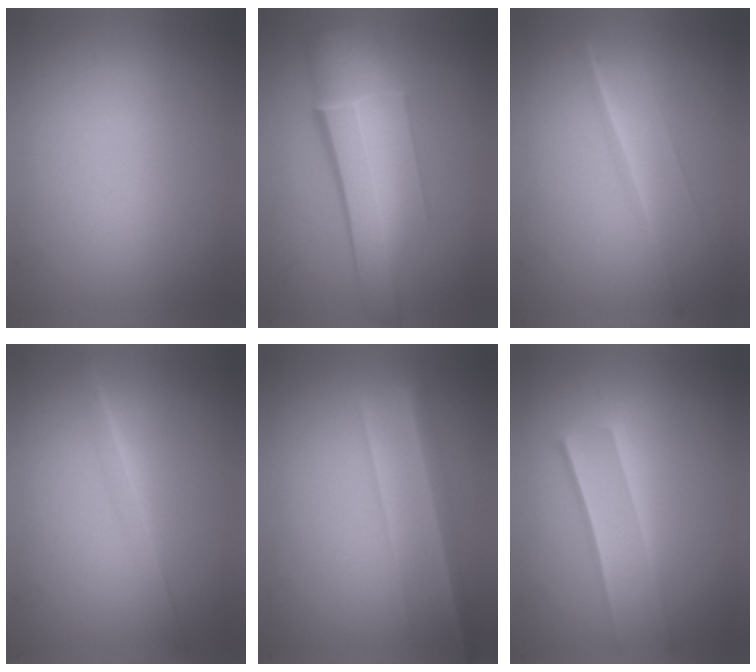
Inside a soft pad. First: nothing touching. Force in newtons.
{"total": 6.7}
{"total": 1.3}
{"total": 1.3}
{"total": 2.2}
{"total": 1.7}